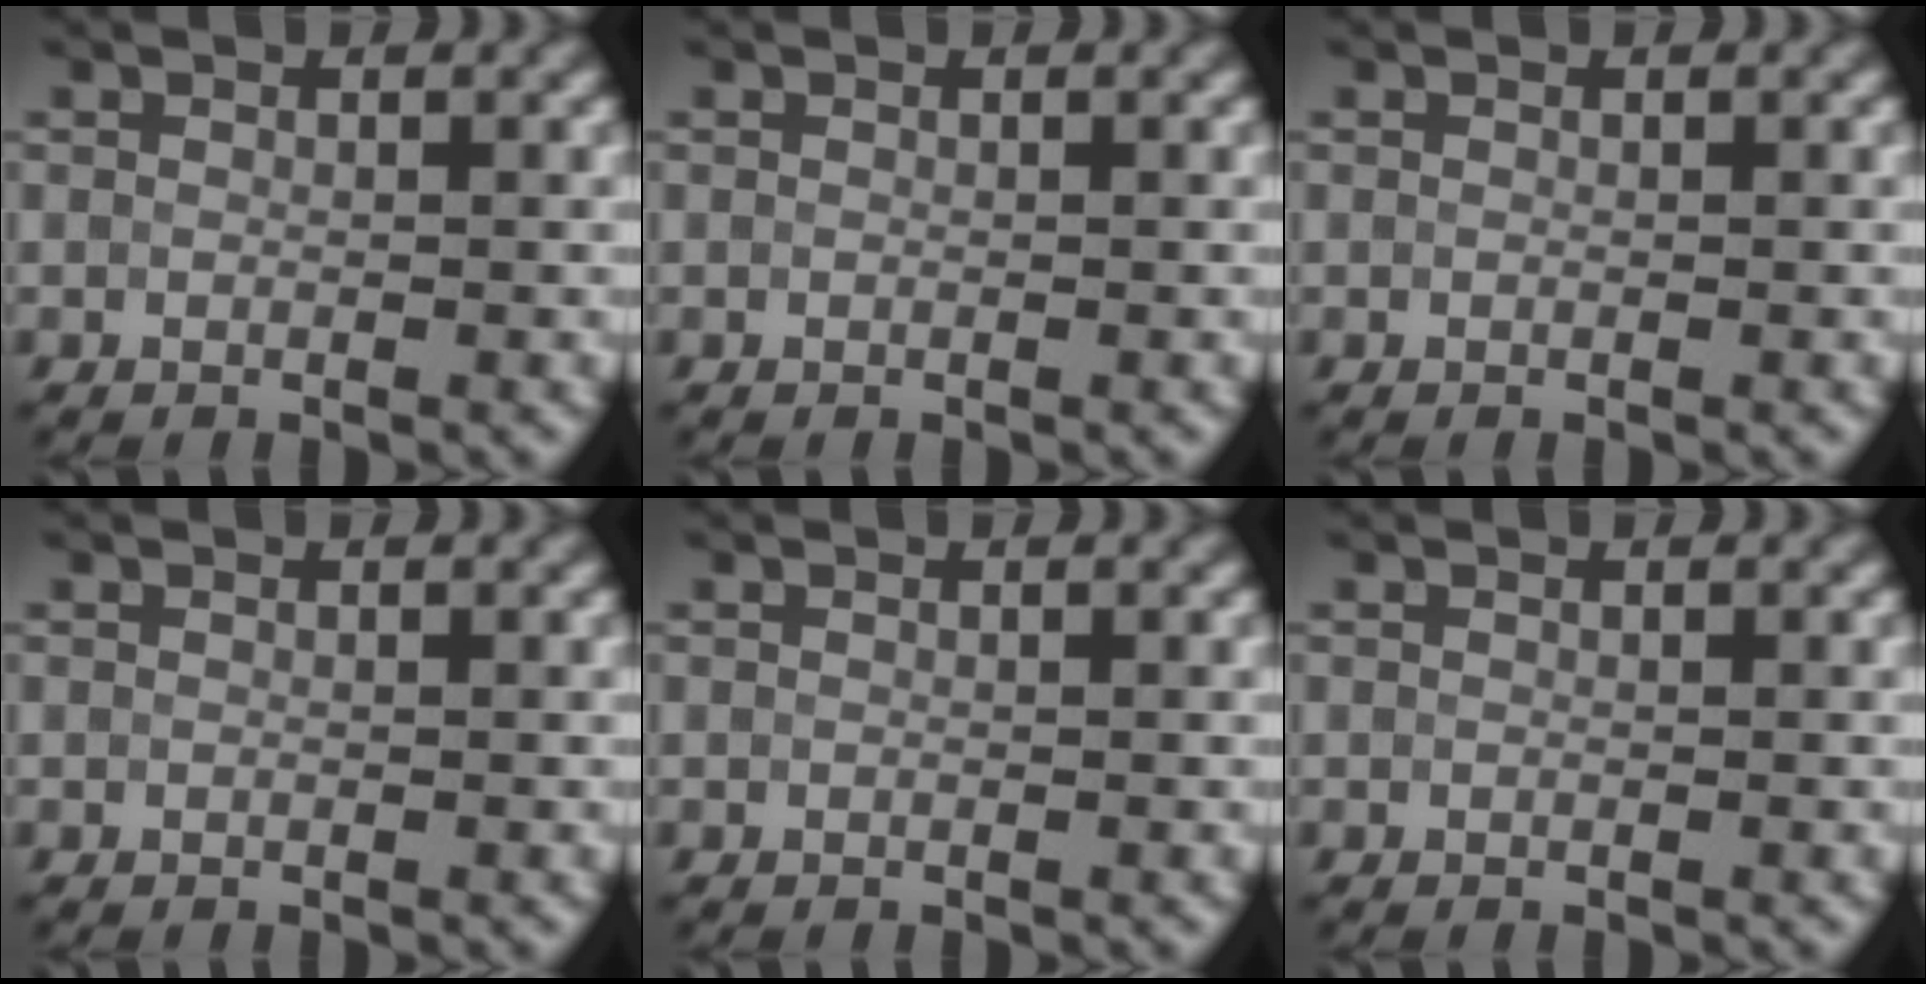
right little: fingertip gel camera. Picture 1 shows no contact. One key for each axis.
{"total": 0.0}
{"total": 0.0}
{"total": 0.0}
{"total": 0.0}
{"total": 0.0}